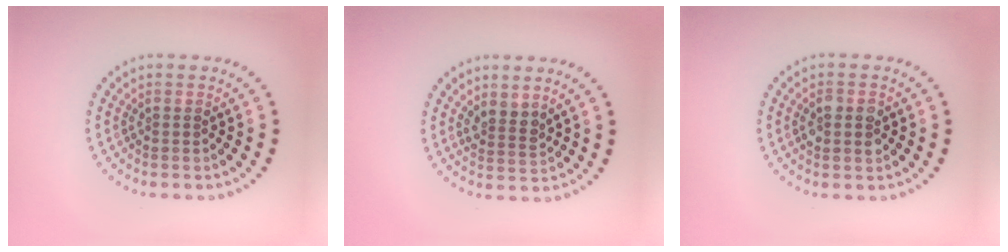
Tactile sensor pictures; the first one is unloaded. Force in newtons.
{"total": 2.0, "press": 1.6, "slide": 1.2}
{"total": 2.6, "press": 2.6, "slide": 0.2}